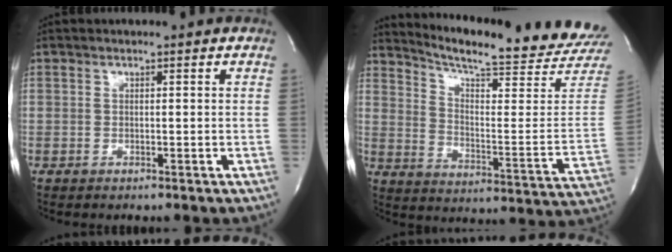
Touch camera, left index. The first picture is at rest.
{"total": 22.8, "force": [21.4, 0.5, 7.9], "torque": [-0.130, -0.109, 0.270]}